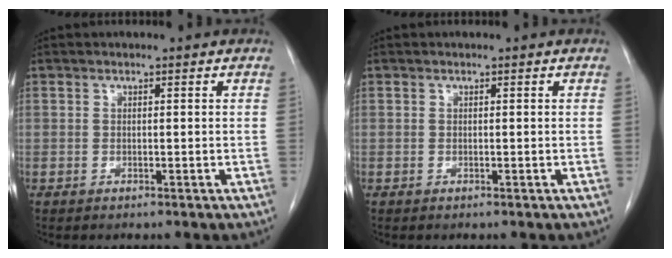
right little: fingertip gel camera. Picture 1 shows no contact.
{"total": 0.0}